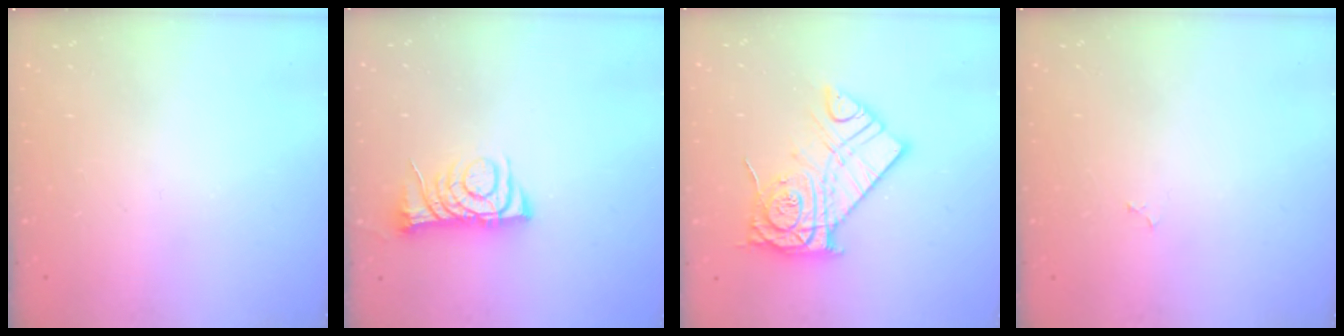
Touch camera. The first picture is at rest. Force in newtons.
{"total": 8.0, "press": 7.9, "slide": 1.1}
{"total": 14.9, "press": 14.8, "slide": 1.1}
{"total": 2.3, "press": 2.3, "slide": 0.2}